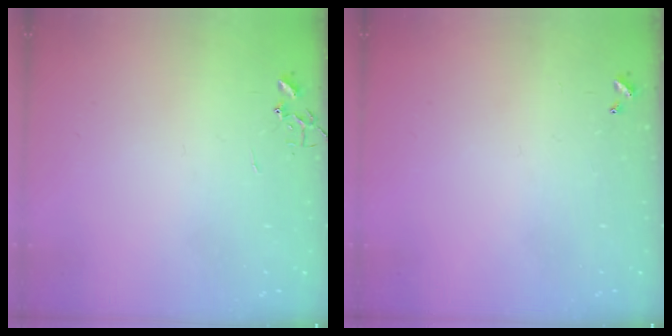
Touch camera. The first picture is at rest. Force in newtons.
{"total": 0.0}